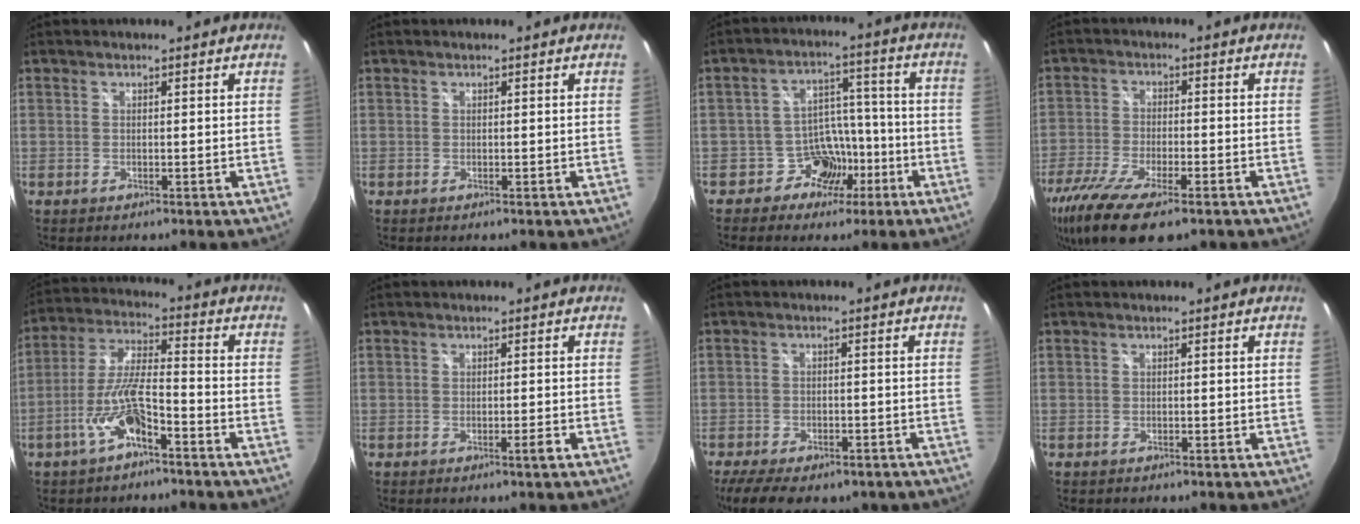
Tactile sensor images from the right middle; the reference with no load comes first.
{"total": 0.0}
{"total": 8.0, "force": [-4.7, 6.3, 1.5], "torque": [-0.022, 0.037, -0.070]}
{"total": 14.6, "force": [-9.5, 4.6, 10.1], "torque": [-0.220, -0.058, -0.170]}
{"total": 9.2, "force": [-5.2, 1.9, 7.3], "torque": [-0.162, 0.005, -0.095]}
{"total": 1.0, "force": [-0.3, -0.3, 0.9], "torque": [-0.013, 0.001, -0.007]}
{"total": 12.8, "force": [-9.2, 5.3, 7.1], "torque": [-0.157, -0.033, -0.130]}
{"total": 0.0}